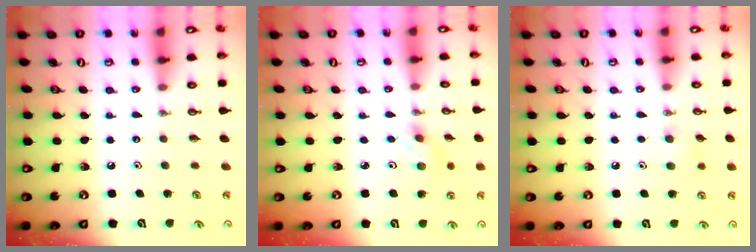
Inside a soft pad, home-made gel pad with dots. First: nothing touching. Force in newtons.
{"total": 2.6, "press": 2.3, "slide": 1.3}
{"total": 7.4, "press": 6.9, "slide": 2.8}